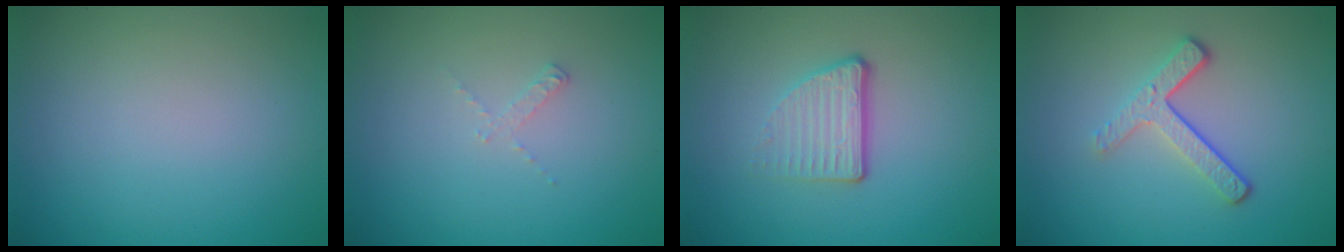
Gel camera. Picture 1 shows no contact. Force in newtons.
{"total": 0.8, "press": 0.8, "slide": 0.1}
{"total": 3.5, "press": 2.3, "slide": 2.6}
{"total": 3.4, "press": 2.3, "slide": 2.5}